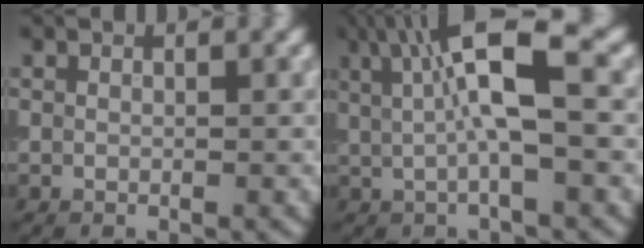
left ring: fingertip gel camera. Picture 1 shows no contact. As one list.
[{"total": 7.3, "force": [1.7, 1.7, 6.9], "torque": [-0.122, 0.009, 0.026]}]